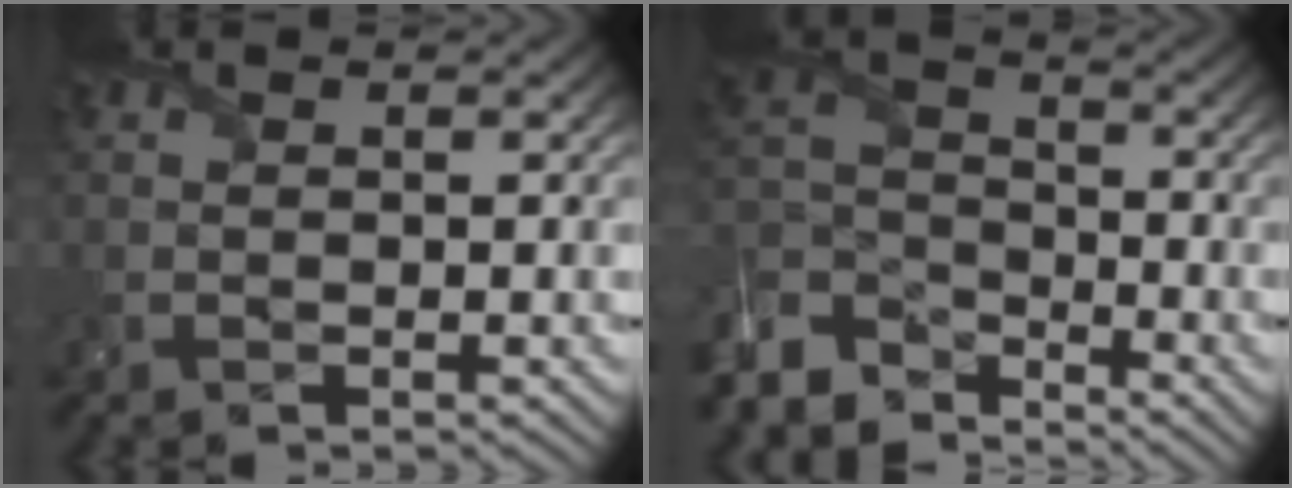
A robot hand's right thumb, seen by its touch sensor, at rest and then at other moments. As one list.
[{"total": 9.8, "force": [-7.4, 5.3, 3.6], "torque": [-0.108, -0.019, -0.156]}]